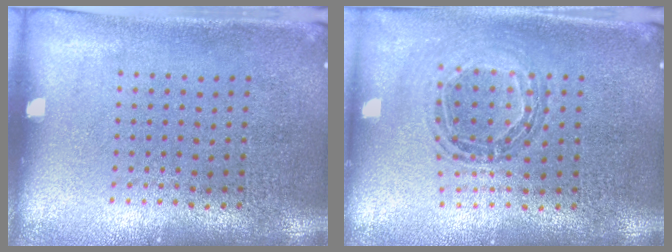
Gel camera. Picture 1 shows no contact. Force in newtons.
{"total": 0.8, "press": 0.8, "slide": 0.1}